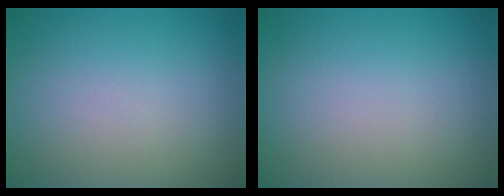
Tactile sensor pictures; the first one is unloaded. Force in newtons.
{"total": 0.0}